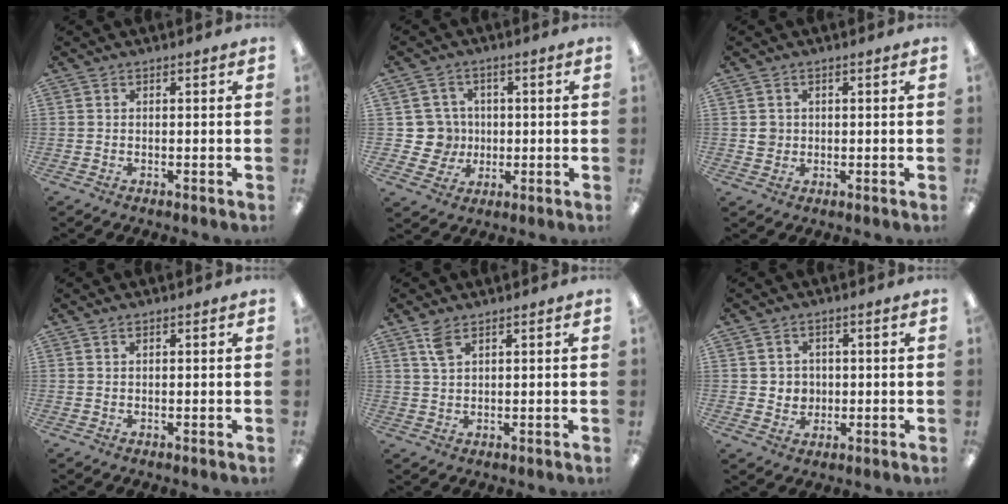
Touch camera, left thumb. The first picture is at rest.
{"total": 7.8, "force": [0.4, 7.7, 1.1], "torque": [-0.030, 0.005, 0.017]}
{"total": 2.6, "force": [0.5, 2.5, 0.7], "torque": [-0.010, 0.002, 0.006]}
{"total": 0.8, "force": [0.5, 0.3, 0.5], "torque": [-0.012, 0.003, 0.008]}
{"total": 3.9, "force": [2.6, 1.5, 2.5], "torque": [-0.049, -0.004, 0.047]}
{"total": 3.6, "force": [1.2, 3.4, 0.1], "torque": [0.000, -0.004, 0.019]}